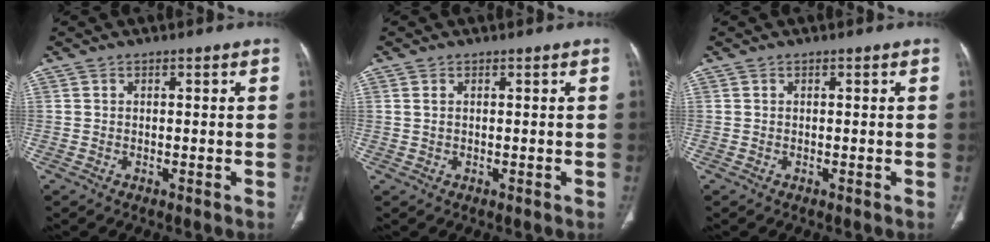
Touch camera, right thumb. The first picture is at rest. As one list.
[{"total": 0.8, "force": [0.3, 0.4, 0.6], "torque": [-0.017, 0.005, 0.010]}, {"total": 0.0}]